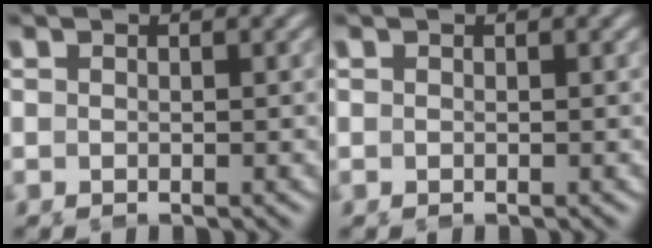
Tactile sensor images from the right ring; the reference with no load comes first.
{"total": 0.0}